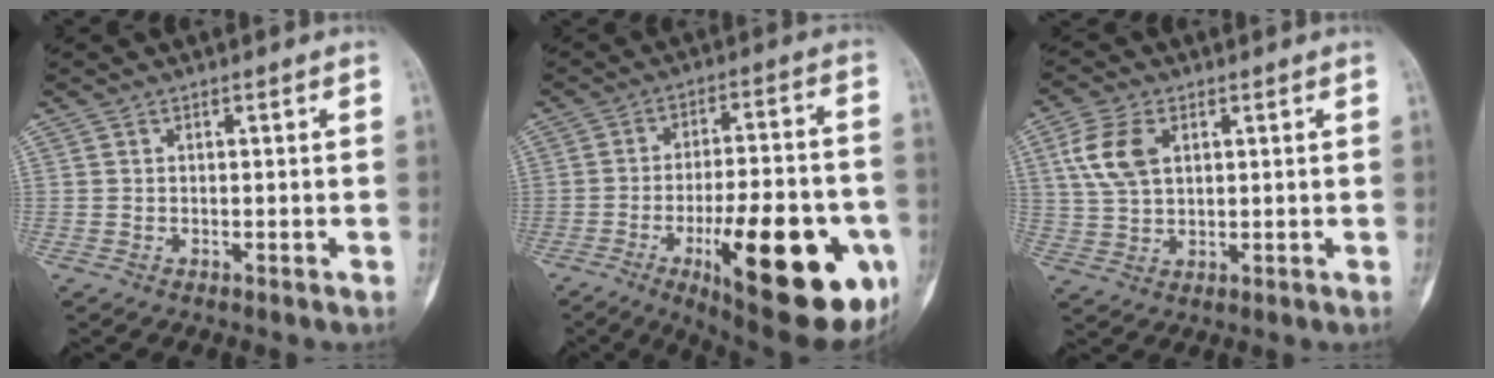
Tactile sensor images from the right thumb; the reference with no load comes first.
{"total": 27.9, "force": [-9.5, 9.4, 24.5], "torque": [-0.297, 0.015, -0.120]}
{"total": 8.2, "force": [2.6, 5.0, 5.9], "torque": [-0.122, 0.002, 0.053]}